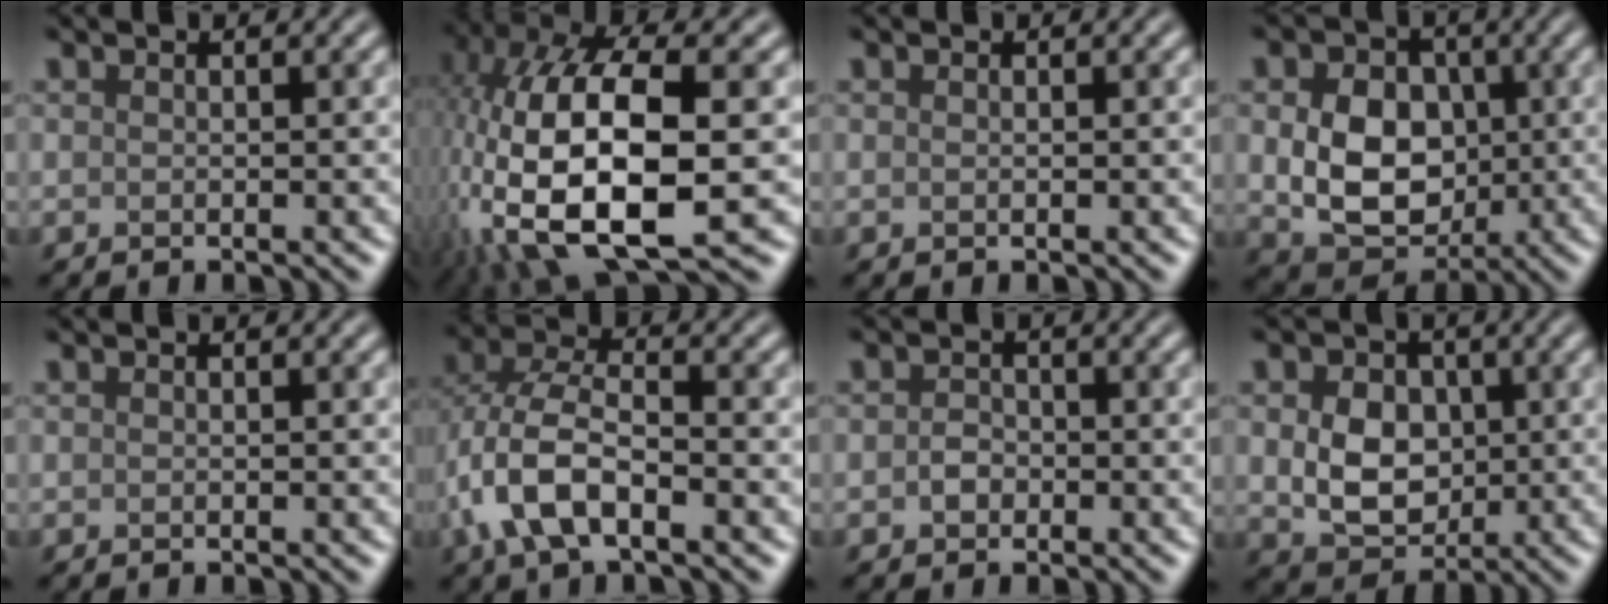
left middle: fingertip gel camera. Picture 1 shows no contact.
{"total": 16.2, "force": [-2.7, 7.8, 13.9], "torque": [-0.297, -0.013, -0.040]}
{"total": 0.0}
{"total": 8.4, "force": [0.2, 6.5, 5.4], "torque": [-0.103, -0.013, 0.008]}
{"total": 0.0}
{"total": 7.2, "force": [-2.2, 3.7, 5.7], "torque": [-0.128, 0.003, -0.050]}
{"total": 1.4, "force": [-0.4, 1.1, 0.6], "torque": [-0.011, 0.000, -0.012]}
{"total": 5.9, "force": [0.3, 4.6, 3.8], "torque": [-0.073, -0.006, 0.008]}